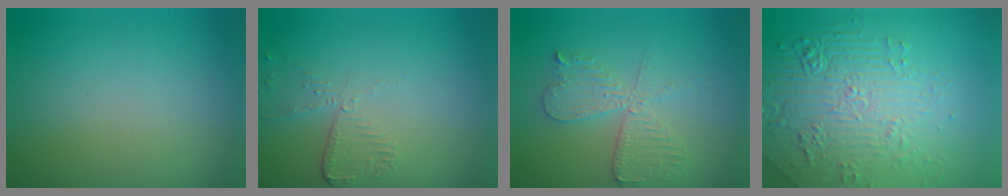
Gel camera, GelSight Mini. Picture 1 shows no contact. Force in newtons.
{"total": 2.5, "press": 2.3, "slide": 1.2}
{"total": 3.7, "press": 3.6, "slide": 0.6}
{"total": 6.3, "press": 5.3, "slide": 3.5}